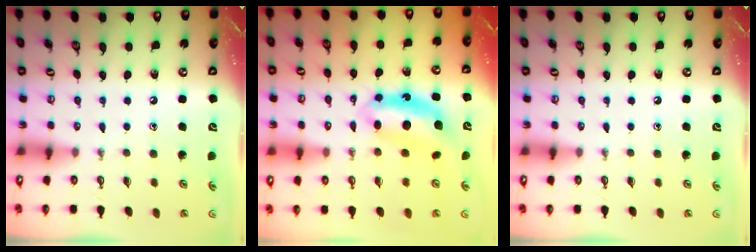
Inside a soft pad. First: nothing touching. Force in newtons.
{"total": 6.8, "press": 6.8, "slide": 0.6}
{"total": 0.0}